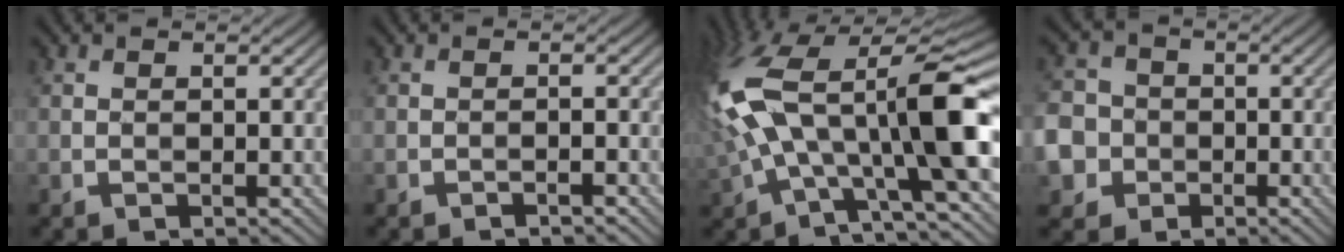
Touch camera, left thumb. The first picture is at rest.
{"total": 0.9, "force": [-0.9, -0.1, 0.2], "torque": [-0.002, 0.004, -0.018]}
{"total": 16.5, "force": [0.8, 6.6, 15.1], "torque": [-0.304, 0.006, 0.010]}
{"total": 8.0, "force": [-2.7, 7.2, 2.2], "torque": [-0.081, -0.021, -0.075]}